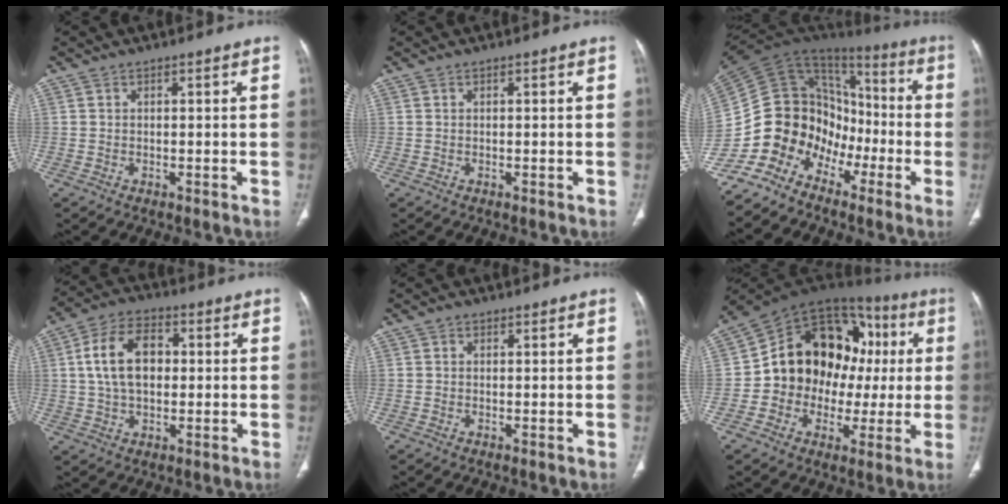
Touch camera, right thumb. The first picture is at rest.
{"total": 0.0}
{"total": 16.4, "force": [-9.6, 11.8, 6.1], "torque": [-0.076, 0.100, -0.179]}
{"total": 11.9, "force": [1.5, 7.6, 9.0], "torque": [-0.153, 0.016, 0.024]}
{"total": 0.8, "force": [0.3, 0.7, 0.2], "torque": [0.003, 0.000, 0.002]}
{"total": 21.2, "force": [0.8, 16.4, 13.5], "torque": [-0.151, 0.057, 0.017]}